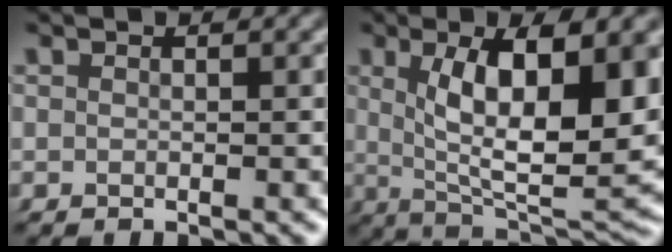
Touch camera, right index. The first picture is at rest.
{"total": 12.2, "force": [2.4, 5.0, 10.9], "torque": [-0.169, -0.009, 0.045]}